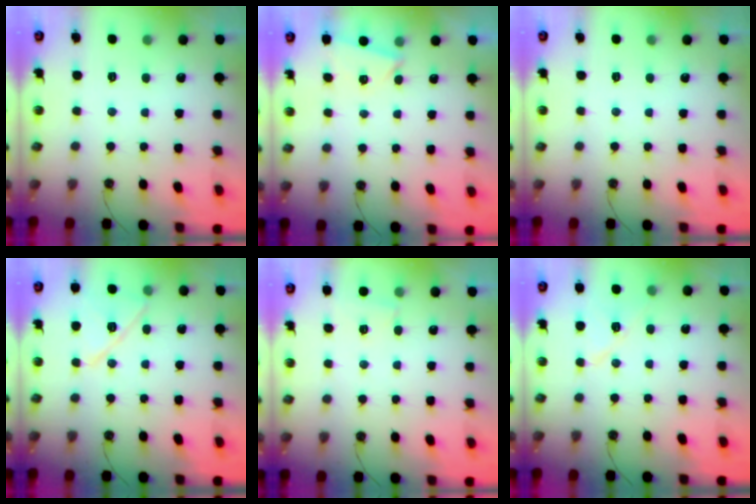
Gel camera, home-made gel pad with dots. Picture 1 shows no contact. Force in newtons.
{"total": 3.7, "press": 2.8, "slide": 2.4}
{"total": 0.0}
{"total": 12.7, "press": 12.7, "slide": 0.7}
{"total": 3.0, "press": 2.8, "slide": 0.9}
{"total": 9.2, "press": 9.2, "slide": 0.7}